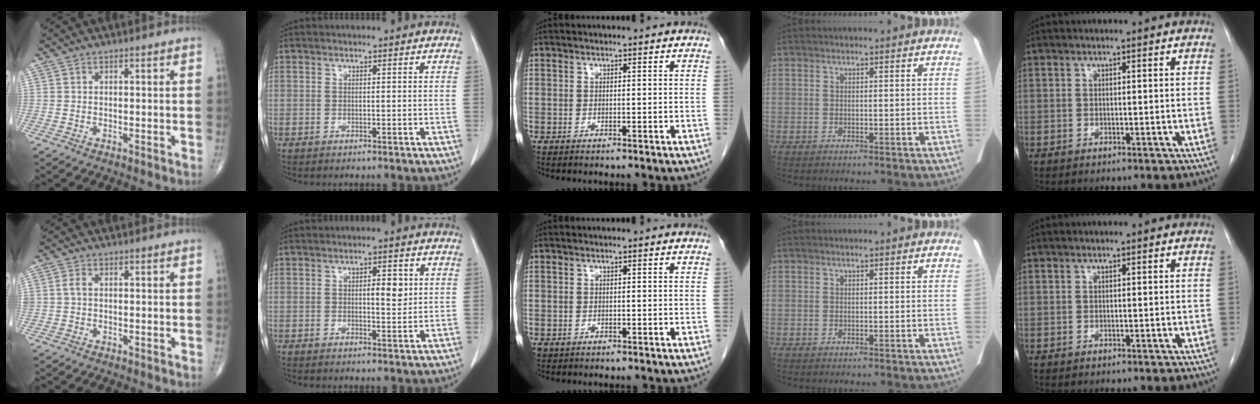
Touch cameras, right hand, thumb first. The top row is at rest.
{"thumb": {"total": 1.6, "force": [0.1, 1.0, 1.2], "torque": [-0.024, 0.002, 0.001]}, "index": {"total": 3.6, "force": [0.7, 1.3, 3.3], "torque": [-0.047, -0.001, 0.009]}, "middle": {"total": 0.6, "force": [-0.3, 0.5, 0.1], "torque": [-0.006, 0.003, -0.002]}}